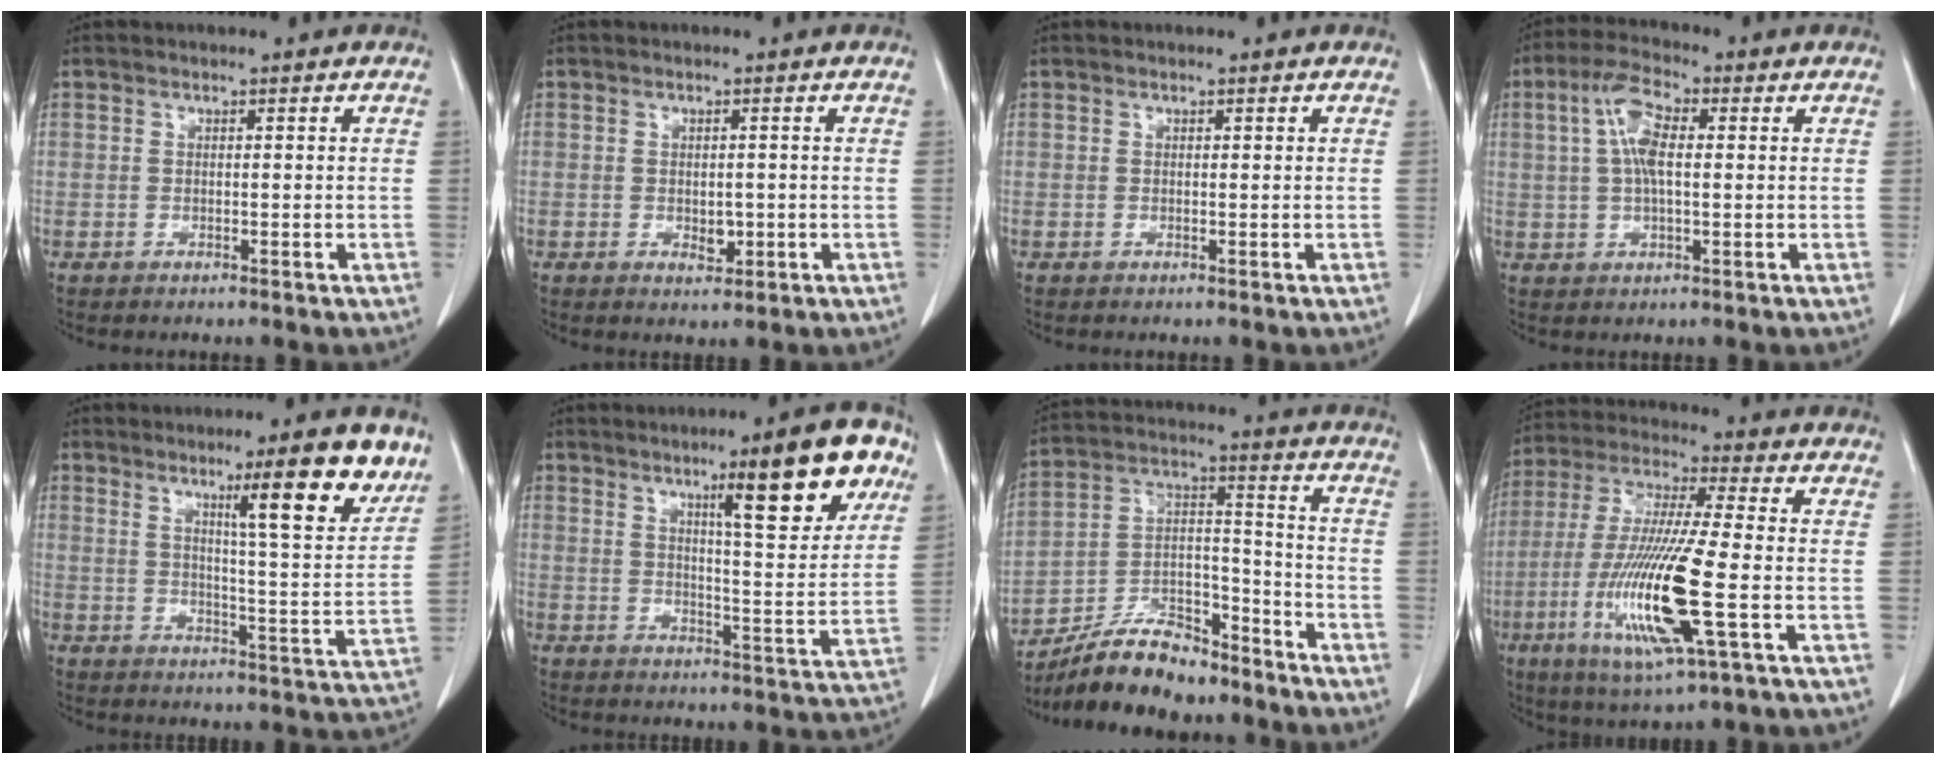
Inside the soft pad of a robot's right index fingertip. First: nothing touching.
{"total": 2.0, "force": [-0.3, 1.2, 1.5], "torque": [-0.020, 0.001, 0.003]}
{"total": 0.0}
{"total": 7.2, "force": [1.5, 2.4, 6.6], "torque": [-0.141, 0.016, 0.026]}
{"total": 12.9, "force": [8.2, 0.6, 10.0], "torque": [-0.131, -0.012, 0.115]}
{"total": 15.1, "force": [8.5, 1.9, 12.3], "torque": [-0.159, 0.000, 0.117]}
{"total": 13.4, "force": [-11.6, 4.0, 5.3], "torque": [-0.092, 0.025, -0.207]}
{"total": 16.7, "force": [-4.3, 0.9, 16.1], "torque": [-0.333, -0.020, -0.079]}